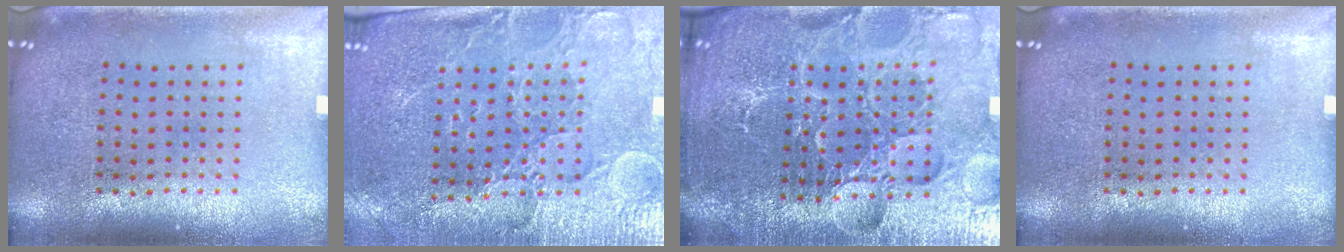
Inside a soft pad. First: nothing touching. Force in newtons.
{"total": 3.5, "press": 3.3, "slide": 1.1}
{"total": 5.6, "press": 5.2, "slide": 2.1}
{"total": 0.0}